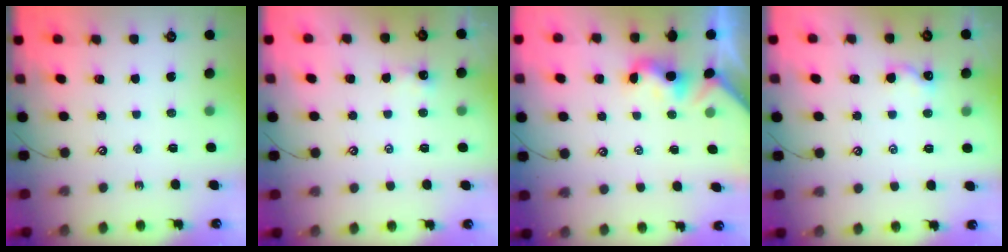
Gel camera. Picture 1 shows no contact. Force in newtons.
{"total": 1.6, "press": 1.5, "slide": 0.3}
{"total": 2.0, "press": 1.9, "slide": 0.5}
{"total": 2.1, "press": 2.1, "slide": 0.3}